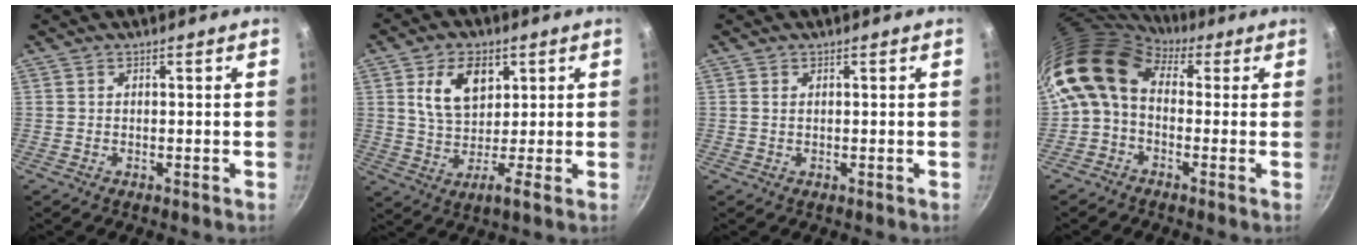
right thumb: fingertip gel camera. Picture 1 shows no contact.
{"total": 9.7, "force": [3.3, 6.0, 6.9], "torque": [-0.096, -0.010, 0.050]}
{"total": 0.9, "force": [0.2, 0.5, 0.6], "torque": [-0.013, 0.001, 0.003]}
{"total": 11.4, "force": [1.1, 8.1, 8.0], "torque": [-0.140, 0.028, -0.005]}